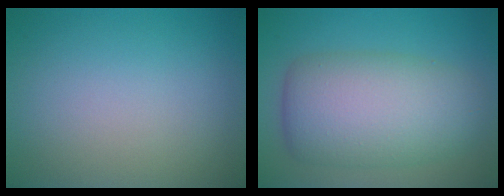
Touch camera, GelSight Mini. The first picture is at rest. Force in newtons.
{"total": 8.6, "press": 8.6, "slide": 0.4}